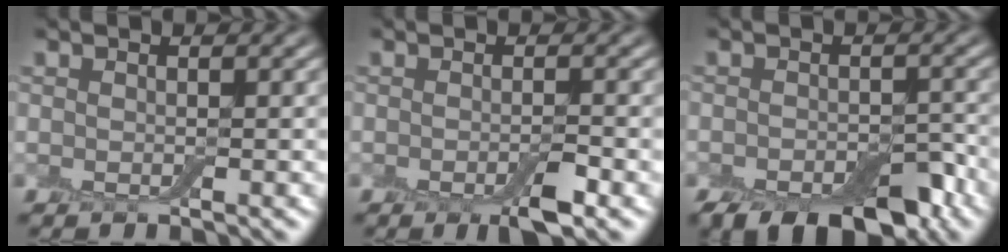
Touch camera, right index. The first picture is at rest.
{"total": 2.7, "force": [-1.5, 0.6, 2.2], "torque": [-0.038, -0.008, -0.025]}
{"total": 7.0, "force": [-4.8, 3.0, 4.1], "torque": [-0.046, -0.010, -0.073]}